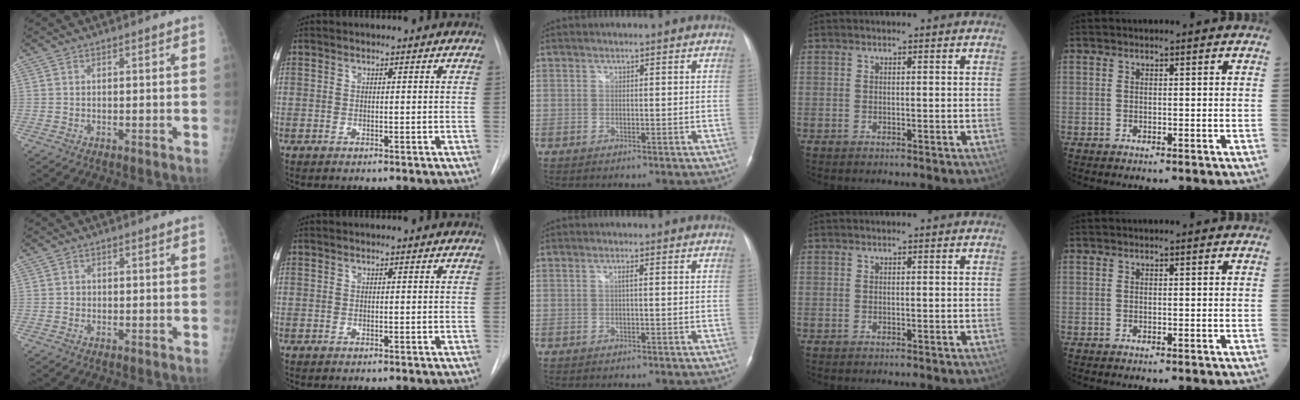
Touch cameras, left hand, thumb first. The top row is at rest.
{"thumb": {"total": 0.9, "force": [-0.1, 0.9, 0.2], "torque": [0.002, 0.003, -0.001]}, "middle": {"total": 0.7, "force": [0.0, 0.0, 0.7], "torque": [-0.016, 0.000, 0.001]}}